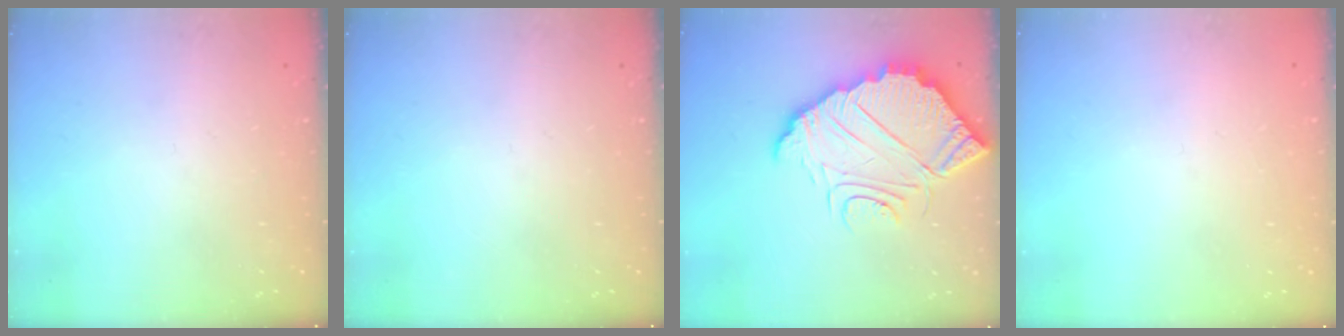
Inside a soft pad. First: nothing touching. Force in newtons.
{"total": 0.0}
{"total": 12.7, "press": 12.7, "slide": 0.9}
{"total": 2.3, "press": 2.3, "slide": 0.1}